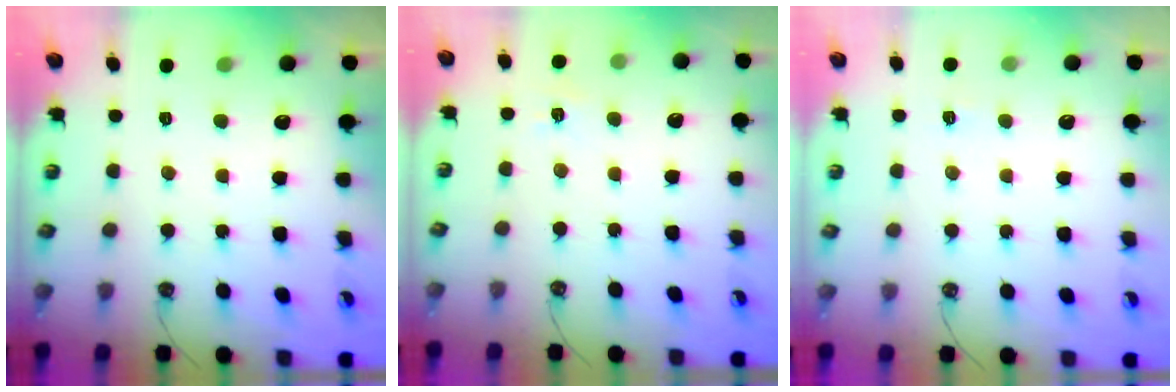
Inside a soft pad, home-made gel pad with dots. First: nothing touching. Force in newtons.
{"total": 6.6, "press": 6.6, "slide": 0.5}
{"total": 4.0, "press": 4.0, "slide": 0.4}